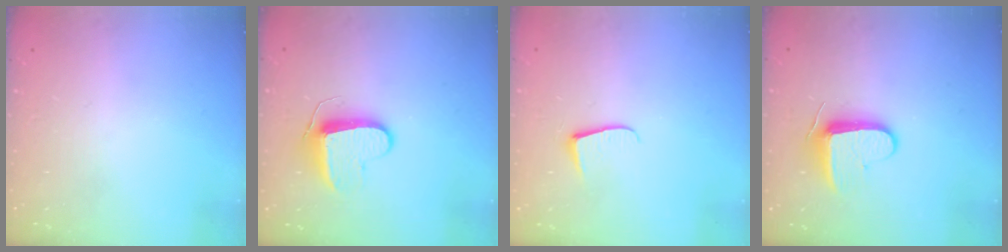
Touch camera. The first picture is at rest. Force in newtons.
{"total": 9.5, "press": 9.5, "slide": 0.7}
{"total": 5.4, "press": 5.4, "slide": 0.5}
{"total": 9.3, "press": 9.3, "slide": 0.6}